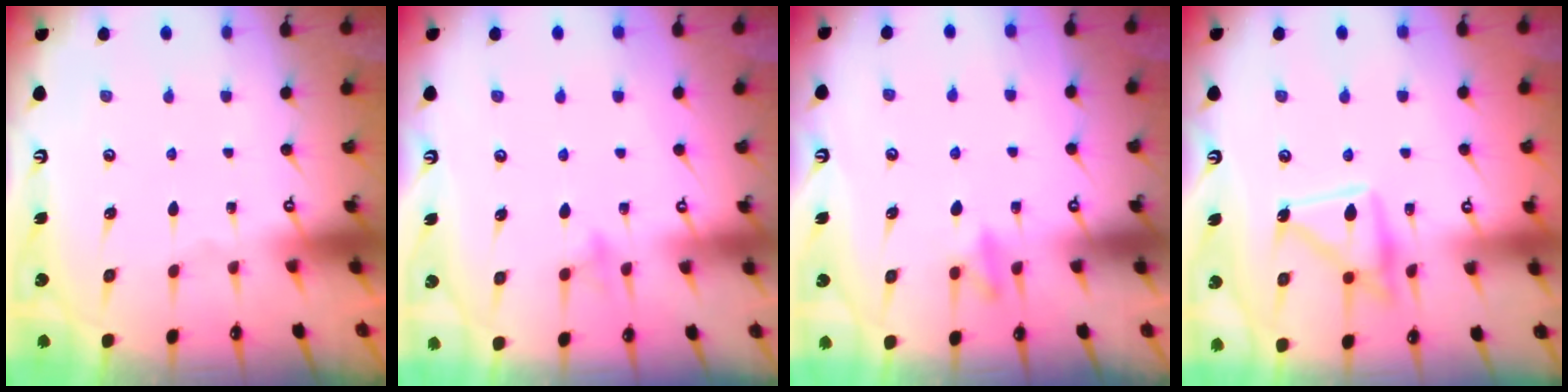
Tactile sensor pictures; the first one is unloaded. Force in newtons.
{"total": 7.9, "press": 7.9, "slide": 0.6}
{"total": 8.5, "press": 8.4, "slide": 1.5}
{"total": 14.5, "press": 14.5, "slide": 1.0}